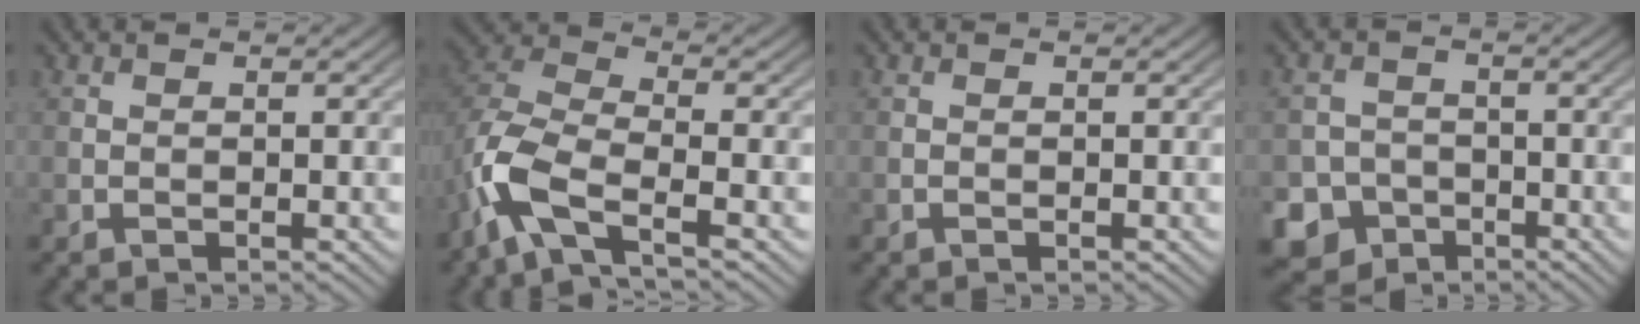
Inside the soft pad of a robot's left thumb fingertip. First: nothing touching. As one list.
[{"total": 8.0, "force": [-4.0, 3.2, 6.1], "torque": [-0.143, 0.001, -0.102]}, {"total": 0.0}, {"total": 6.0, "force": [-3.5, 4.8, 1.0], "torque": [-0.012, -0.009, -0.076]}]